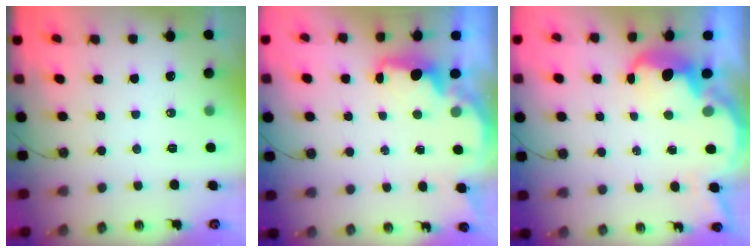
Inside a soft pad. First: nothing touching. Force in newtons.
{"total": 2.1, "press": 2.0, "slide": 0.6}
{"total": 6.3, "press": 6.3, "slide": 0.9}